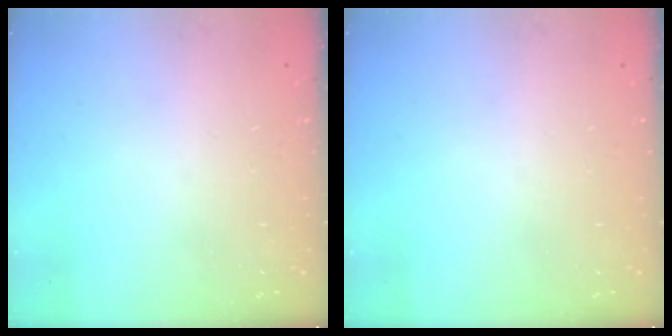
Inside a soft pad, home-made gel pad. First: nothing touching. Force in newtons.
{"total": 0.0}